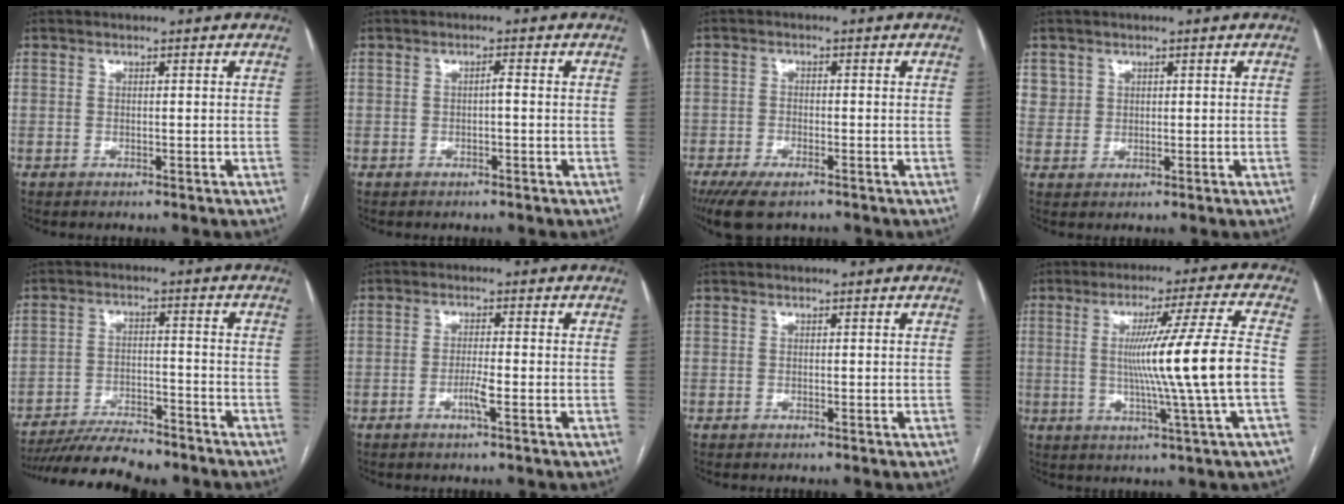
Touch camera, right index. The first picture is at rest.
{"total": 0.9, "force": [-0.2, 0.1, 0.9], "torque": [-0.014, 0.002, -0.003]}
{"total": 6.4, "force": [-4.6, 2.4, 3.8], "torque": [-0.065, -0.009, -0.079]}
{"total": 2.6, "force": [1.2, 2.3, 0.0], "torque": [0.015, 0.005, 0.019]}
{"total": 13.1, "force": [-11.6, 2.5, 5.6], "torque": [-0.089, -0.006, -0.180]}
{"total": 2.8, "force": [-1.2, -0.1, 2.5], "torque": [-0.051, -0.003, -0.024]}
{"total": 0.0}
{"total": 13.9, "force": [-0.8, -2.7, 13.6], "torque": [-0.226, -0.008, -0.009]}